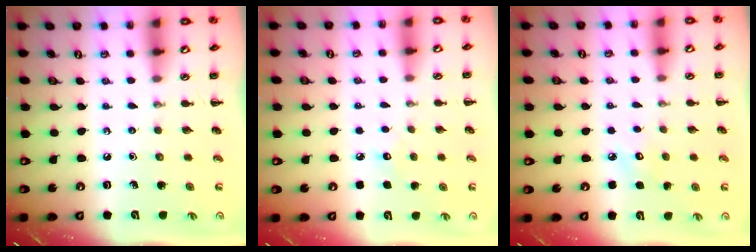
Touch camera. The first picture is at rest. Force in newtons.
{"total": 4.4, "press": 4.3, "slide": 1.0}
{"total": 3.9, "press": 3.8, "slide": 0.9}